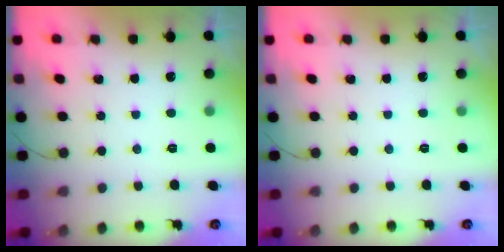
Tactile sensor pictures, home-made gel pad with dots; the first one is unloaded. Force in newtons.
{"total": 0.0}